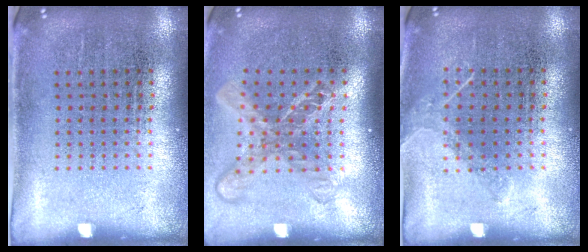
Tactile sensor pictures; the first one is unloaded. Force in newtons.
{"total": 1.7, "press": 1.3, "slide": 1.1}
{"total": 0.9, "press": 0.9, "slide": 0.4}